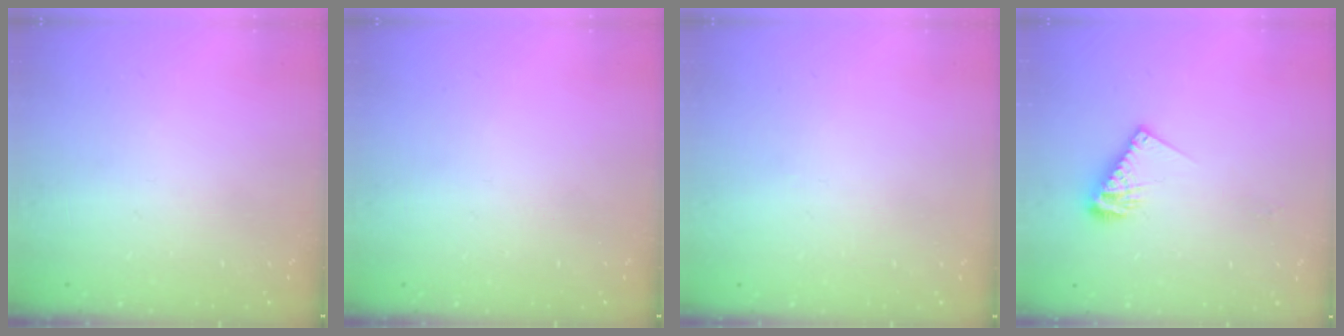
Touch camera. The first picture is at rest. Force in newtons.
{"total": 0.0}
{"total": 0.0}
{"total": 8.9, "press": 8.8, "slide": 0.6}